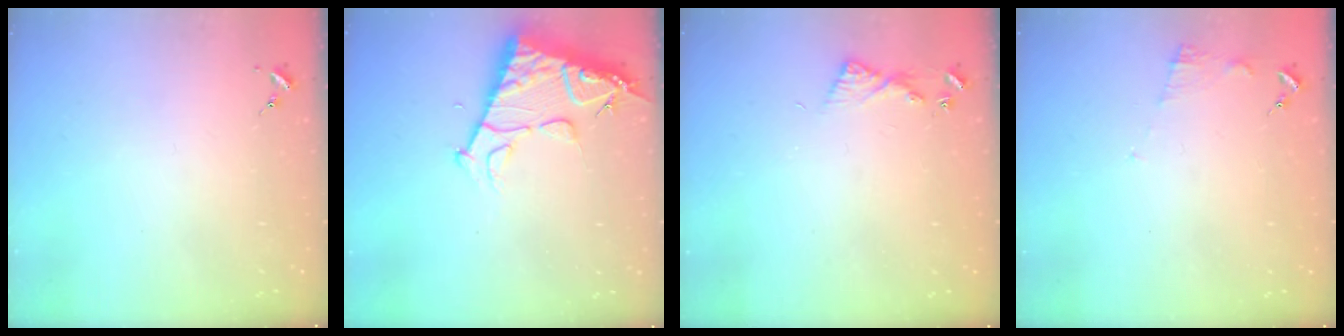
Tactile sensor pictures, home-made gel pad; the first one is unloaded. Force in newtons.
{"total": 13.0, "press": 12.9, "slide": 1.3}
{"total": 6.1, "press": 6.1, "slide": 0.6}
{"total": 6.7, "press": 6.7, "slide": 0.5}